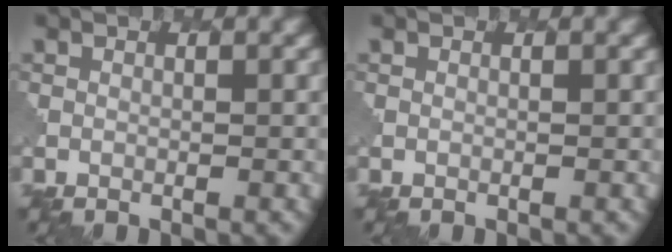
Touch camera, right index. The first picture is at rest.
{"total": 0.0}